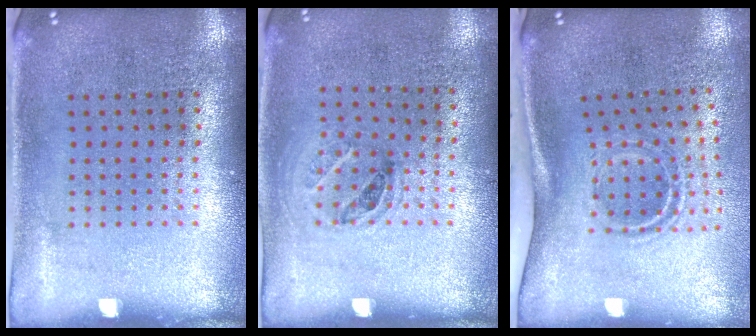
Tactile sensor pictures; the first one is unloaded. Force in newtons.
{"total": 1.0, "press": 0.7, "slide": 0.7}
{"total": 2.0, "press": 1.2, "slide": 1.6}